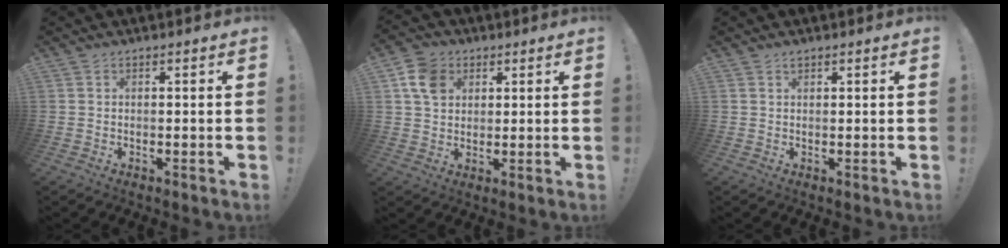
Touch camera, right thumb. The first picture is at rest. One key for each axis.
{"total": 8.9, "fx": 3.7, "fy": 6.8, "fz": 4.4, "tx": -0.071, "ty": -0.004, "tz": 0.075}
{"total": 0.5, "fx": 0.4, "fy": 0.3, "fz": 0.0, "tx": 0.004, "ty": -0.002, "tz": 0.008}